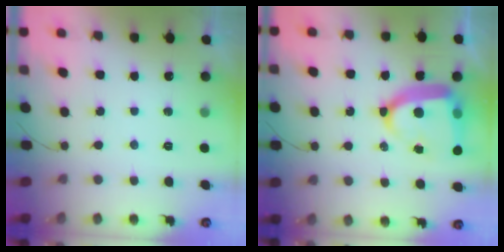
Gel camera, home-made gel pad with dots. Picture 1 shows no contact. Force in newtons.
{"total": 16.5, "press": 16.4, "slide": 1.6}